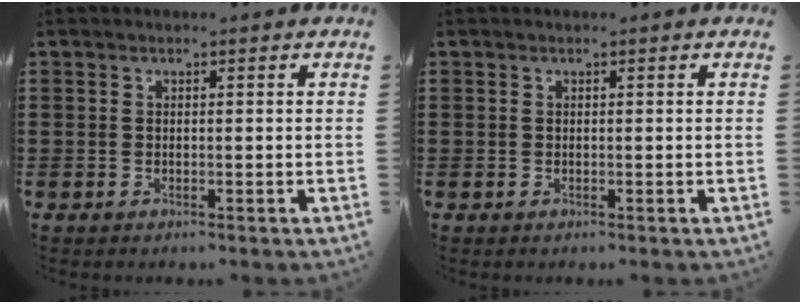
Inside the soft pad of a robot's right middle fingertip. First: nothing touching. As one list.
[{"total": 0.0}]